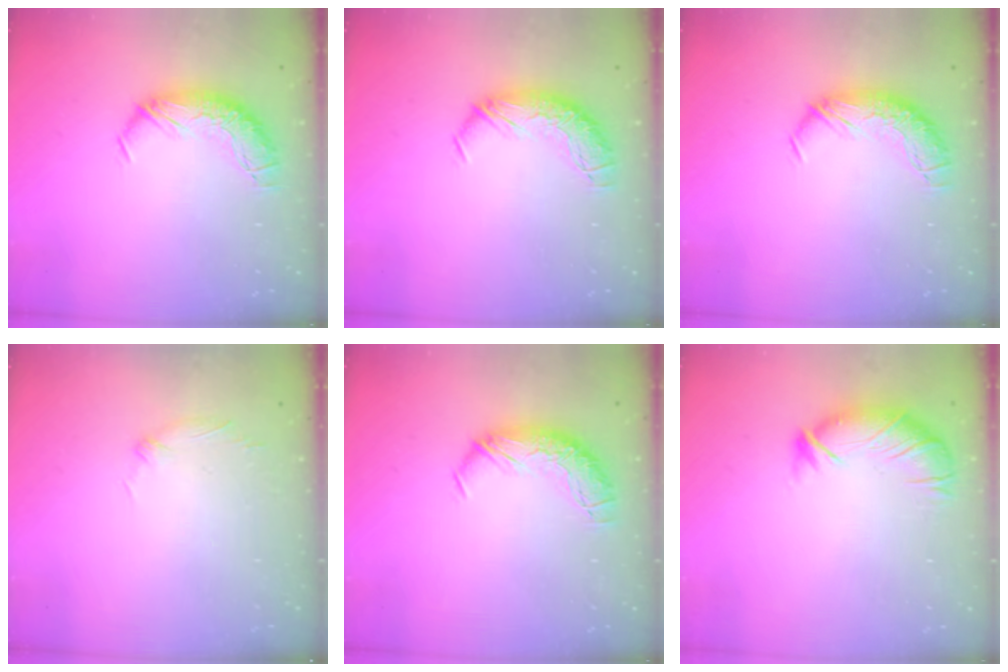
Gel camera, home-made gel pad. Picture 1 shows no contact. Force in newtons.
{"total": 0.0}
{"total": 0.0}
{"total": 5.8, "press": 5.7, "slide": 1.2}
{"total": 0.0}
{"total": 2.8, "press": 2.4, "slide": 1.4}